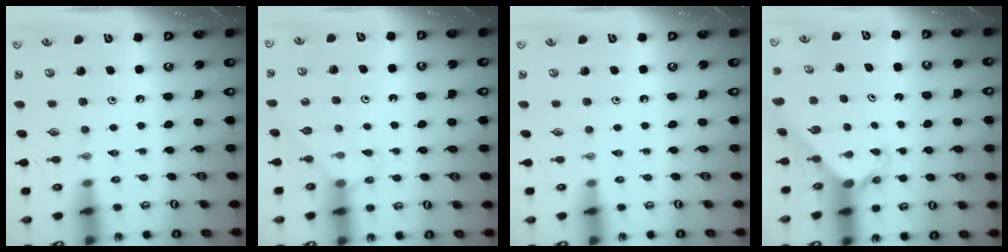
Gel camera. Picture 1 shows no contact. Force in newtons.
{"total": 5.3, "press": 5.2, "slide": 0.5}
{"total": 0.0}
{"total": 2.4, "press": 2.4, "slide": 0.2}